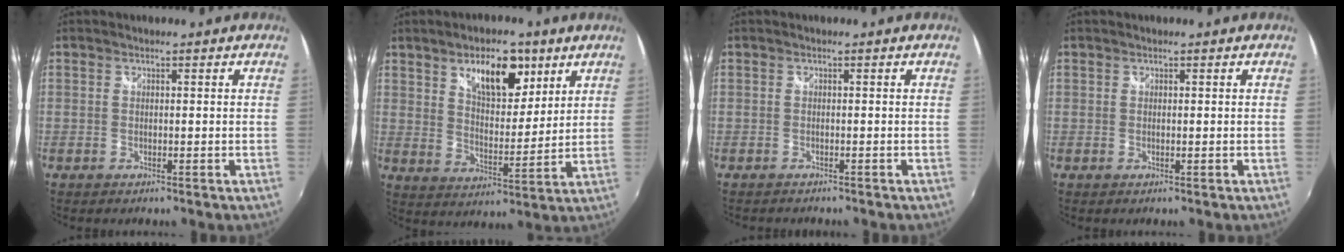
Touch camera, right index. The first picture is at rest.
{"total": 11.5, "force": [6.4, 5.3, 7.9], "torque": [-0.114, 0.003, 0.106]}
{"total": 1.8, "force": [-1.7, 0.5, 0.3], "torque": [-0.015, -0.010, -0.029]}
{"total": 0.0}